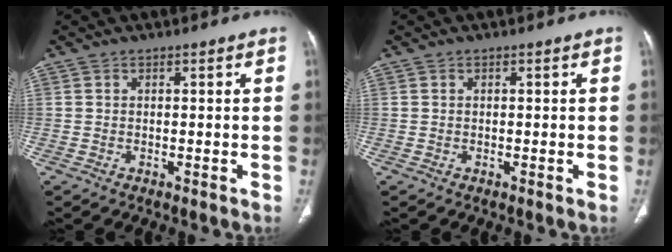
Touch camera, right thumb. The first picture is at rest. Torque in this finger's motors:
{"motor_torque": [0.47, 0.23, -0.42, 0.23, 0.03]}